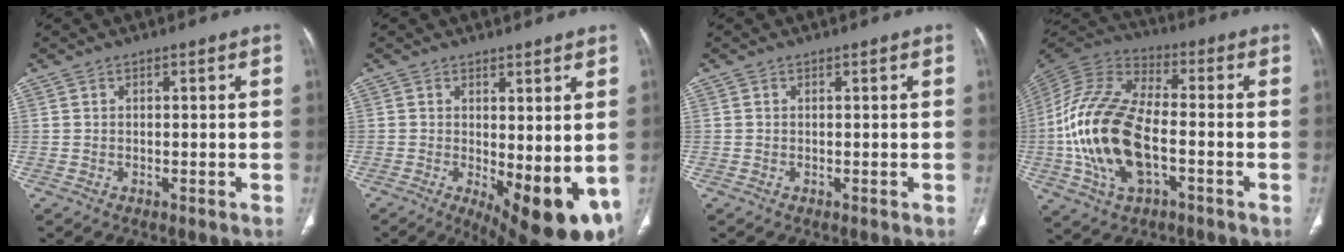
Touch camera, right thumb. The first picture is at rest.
{"total": 13.4, "force": [-2.5, 4.9, 12.2], "torque": [-0.164, -0.030, -0.017]}
{"total": 0.0}
{"total": 20.4, "force": [-4.1, 10.6, 16.9], "torque": [-0.351, 0.024, -0.077]}